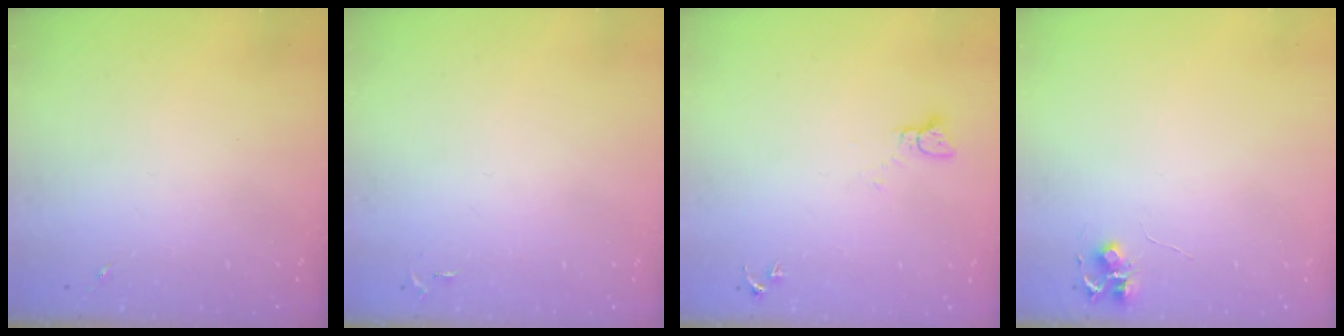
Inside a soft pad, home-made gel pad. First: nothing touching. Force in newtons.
{"total": 2.6, "press": 2.6, "slide": 0.4}
{"total": 2.2, "press": 2.2, "slide": 0.2}
{"total": 5.9, "press": 5.9, "slide": 0.5}